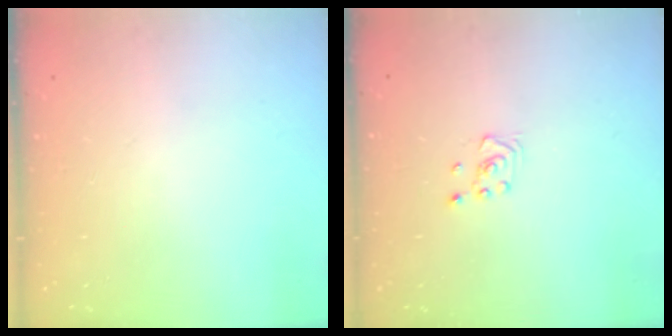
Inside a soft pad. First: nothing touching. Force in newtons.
{"total": 2.6, "press": 2.4, "slide": 1.0}